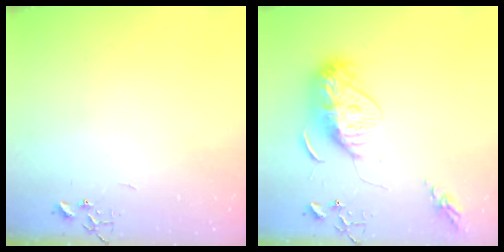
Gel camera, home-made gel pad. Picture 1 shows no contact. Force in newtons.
{"total": 12.9, "press": 12.8, "slide": 1.3}